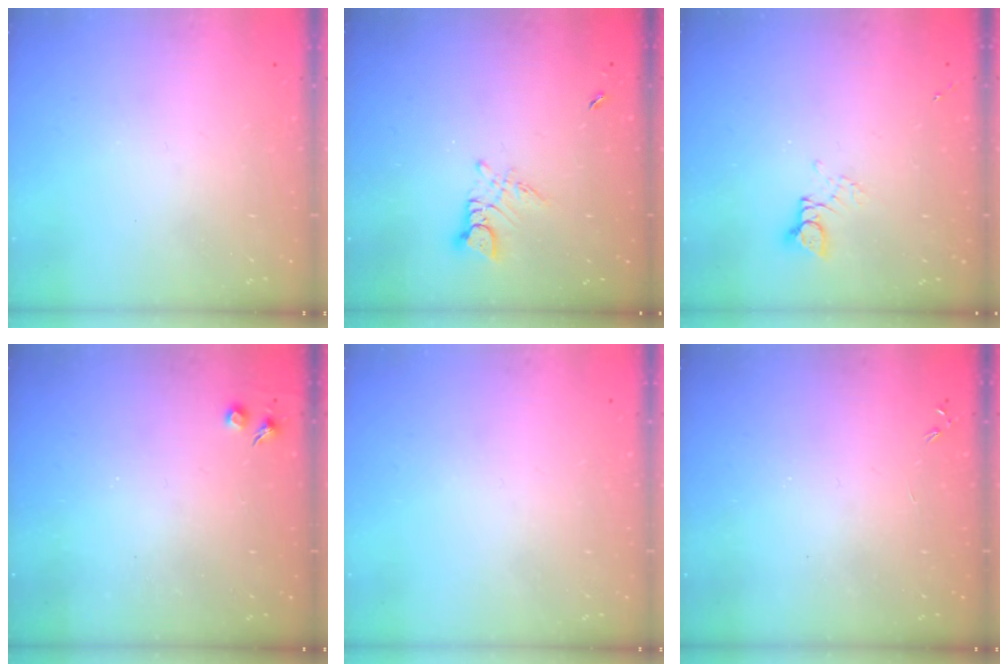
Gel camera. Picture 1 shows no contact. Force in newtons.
{"total": 3.0, "press": 3.0, "slide": 0.4}
{"total": 2.6, "press": 2.6, "slide": 0.1}
{"total": 2.7, "press": 2.6, "slide": 0.4}
{"total": 0.0}
{"total": 0.0}